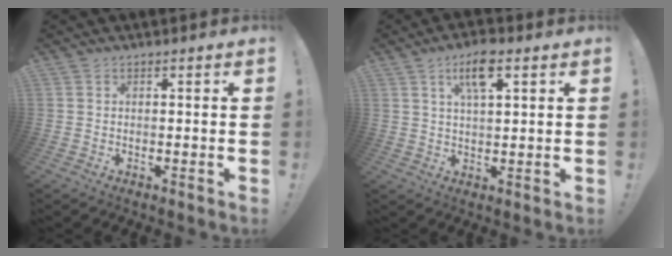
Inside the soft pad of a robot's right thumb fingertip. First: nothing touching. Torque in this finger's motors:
{"motor_torque": [-0.10, 0.03, 0.29, -0.21, 0.29]}